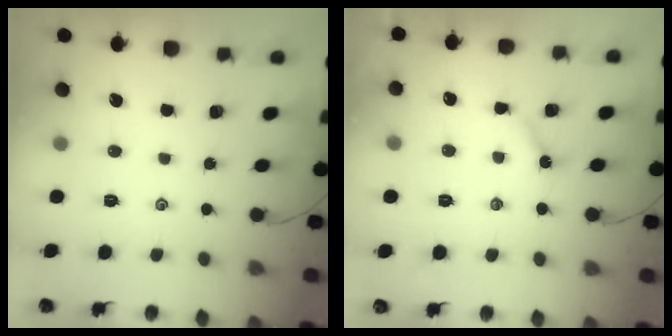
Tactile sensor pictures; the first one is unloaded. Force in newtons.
{"total": 4.3, "press": 4.3, "slide": 0.4}